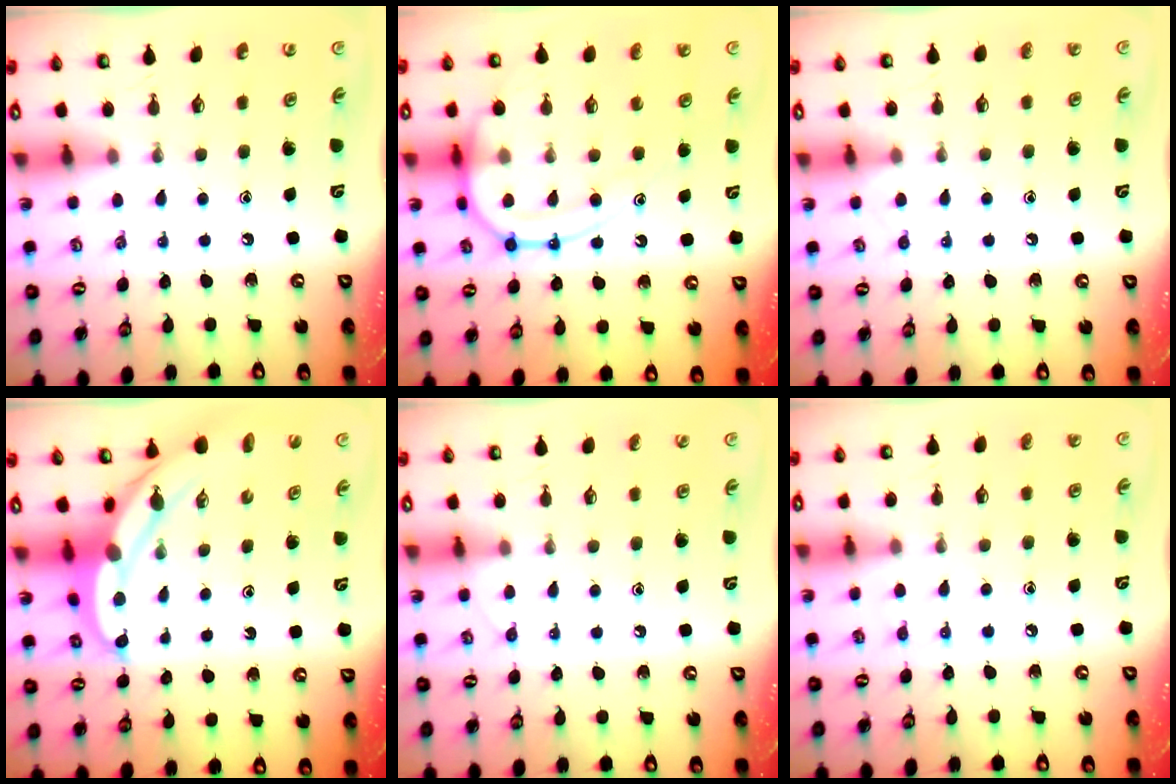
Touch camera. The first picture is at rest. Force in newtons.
{"total": 14.3, "press": 14.3, "slide": 1.4}
{"total": 3.0, "press": 3.0, "slide": 0.3}
{"total": 6.0, "press": 5.9, "slide": 0.8}
{"total": 4.6, "press": 4.6, "slide": 0.5}
{"total": 4.5, "press": 4.5, "slide": 0.4}